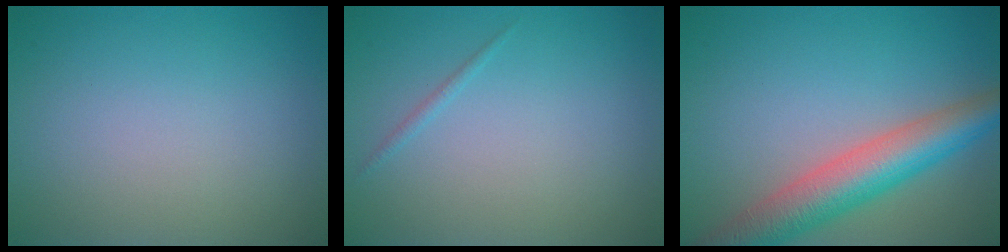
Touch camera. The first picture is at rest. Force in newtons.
{"total": 0.6, "press": 0.6, "slide": 0.0}
{"total": 7.0, "press": 7.0, "slide": 0.4}